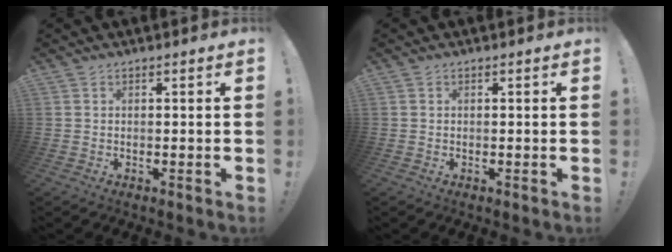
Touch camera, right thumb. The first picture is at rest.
{"total": 0.0}